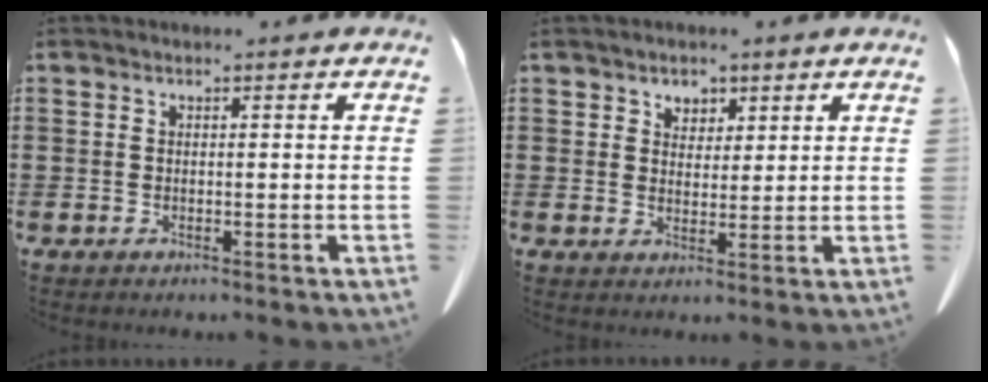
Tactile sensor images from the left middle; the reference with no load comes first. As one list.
[{"total": 3.0, "force": [2.2, 1.9, 0.3], "torque": [-0.007, 0.002, 0.042]}]